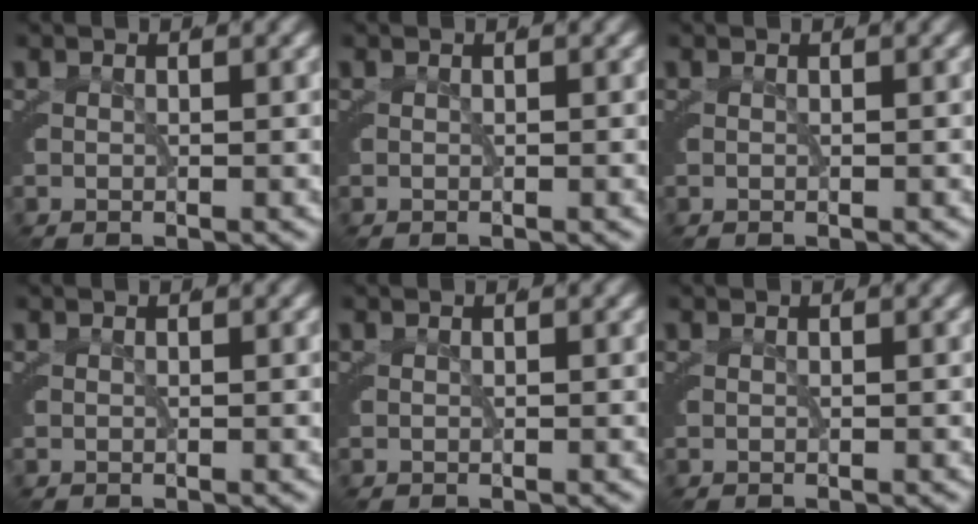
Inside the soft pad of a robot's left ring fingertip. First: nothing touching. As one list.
[{"total": 0.0}, {"total": 0.0}, {"total": 0.0}, {"total": 0.0}, {"total": 0.0}]